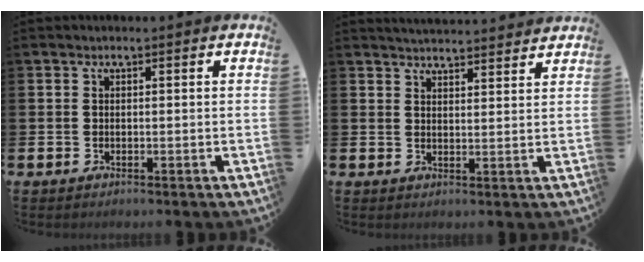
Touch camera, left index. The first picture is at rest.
{"total": 3.8, "force": [3.8, 0.0, 0.0], "torque": [-0.005, -0.026, 0.068]}